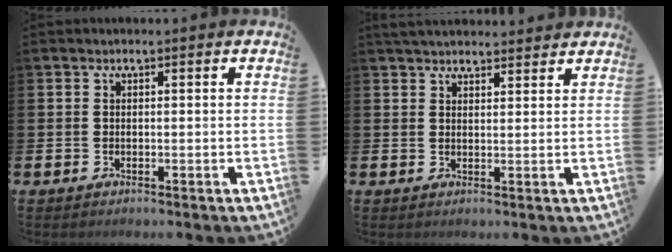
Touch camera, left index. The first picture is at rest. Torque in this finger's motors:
{"motor_torque": [0.95, -1.19, 0.10, 0.01]}